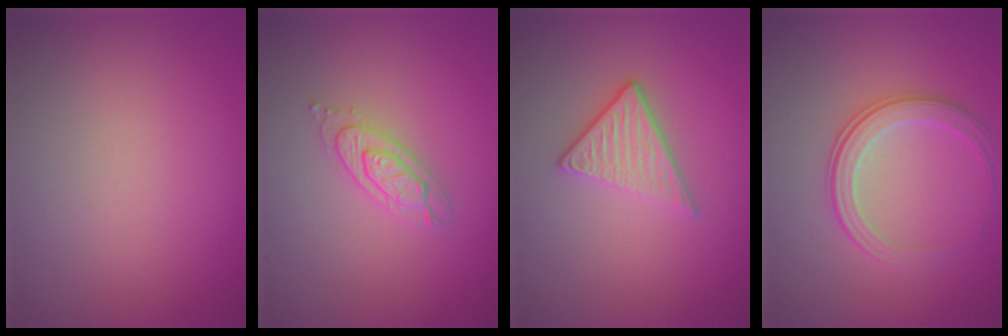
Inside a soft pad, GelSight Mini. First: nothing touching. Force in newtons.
{"total": 2.3, "press": 2.3, "slide": 0.4}
{"total": 3.4, "press": 2.8, "slide": 1.9}
{"total": 3.4, "press": 2.8, "slide": 1.9}